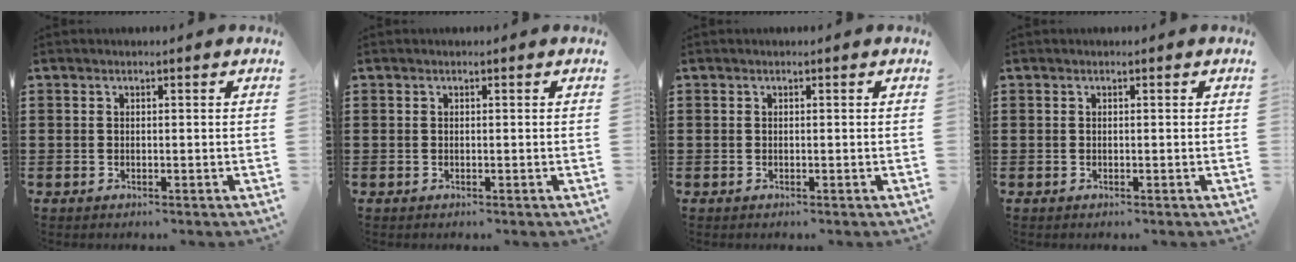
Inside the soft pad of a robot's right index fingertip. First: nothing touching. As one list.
[{"total": 0.0}, {"total": 0.0}, {"total": 0.0}]